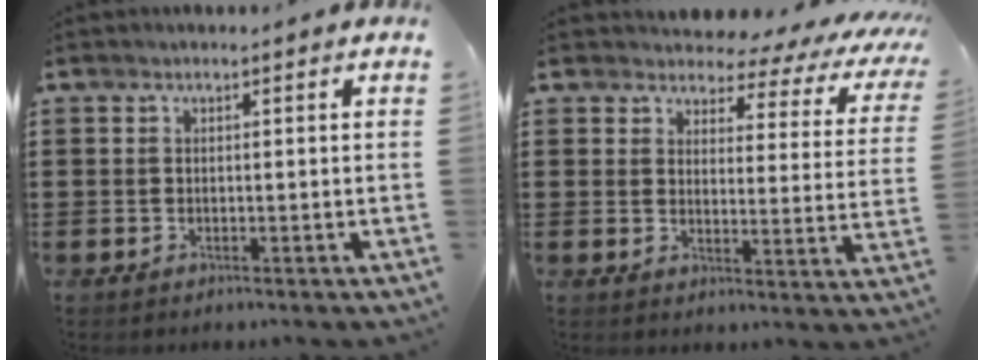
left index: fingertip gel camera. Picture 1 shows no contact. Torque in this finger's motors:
{"motor_torque": [2.14, 0.00, 0.16, -0.05]}